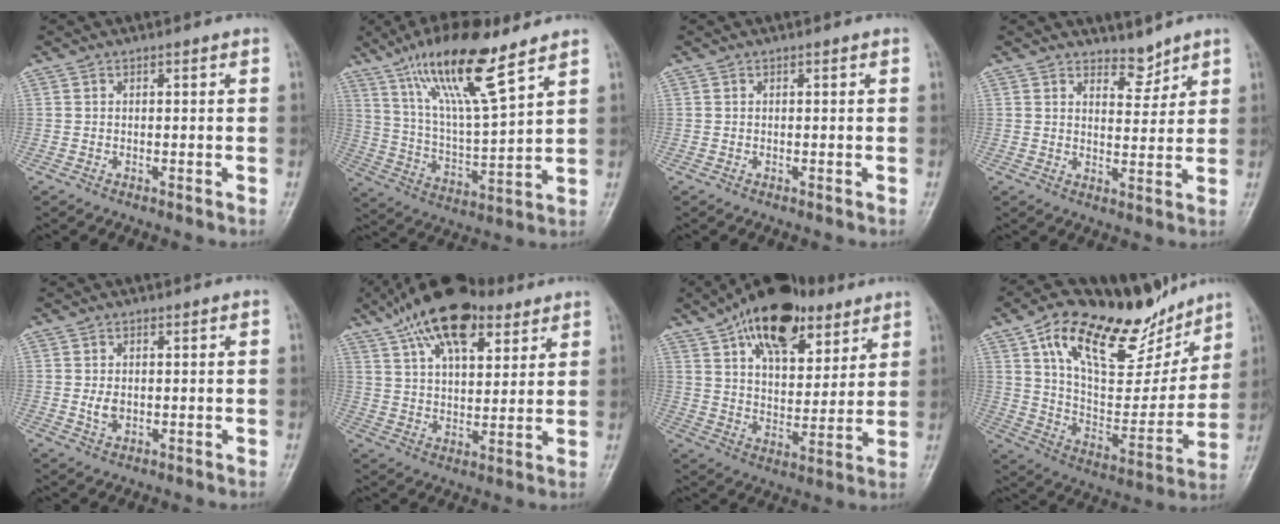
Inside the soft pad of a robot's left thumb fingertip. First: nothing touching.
{"total": 17.4, "force": [11.0, 3.7, 12.9], "torque": [-0.222, -0.048, 0.209]}
{"total": 0.0}
{"total": 3.8, "force": [3.4, 1.6, 0.6], "torque": [0.010, -0.030, 0.057]}
{"total": 2.7, "force": [0.0, 1.9, 1.9], "torque": [-0.029, -0.004, 0.004]}
{"total": 18.0, "force": [10.8, 8.5, 11.6], "torque": [-0.174, -0.018, 0.182]}
{"total": 19.6, "force": [11.6, 9.9, 12.2], "torque": [-0.155, -0.037, 0.189]}
{"total": 27.5, "force": [16.7, 12.4, 18.0], "torque": [-0.241, -0.034, 0.276]}